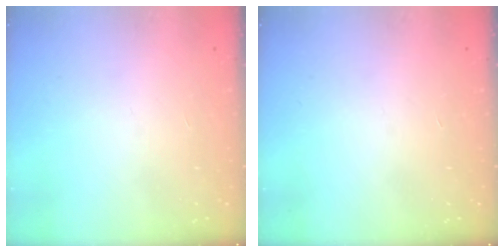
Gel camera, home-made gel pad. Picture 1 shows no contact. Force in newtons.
{"total": 0.0}